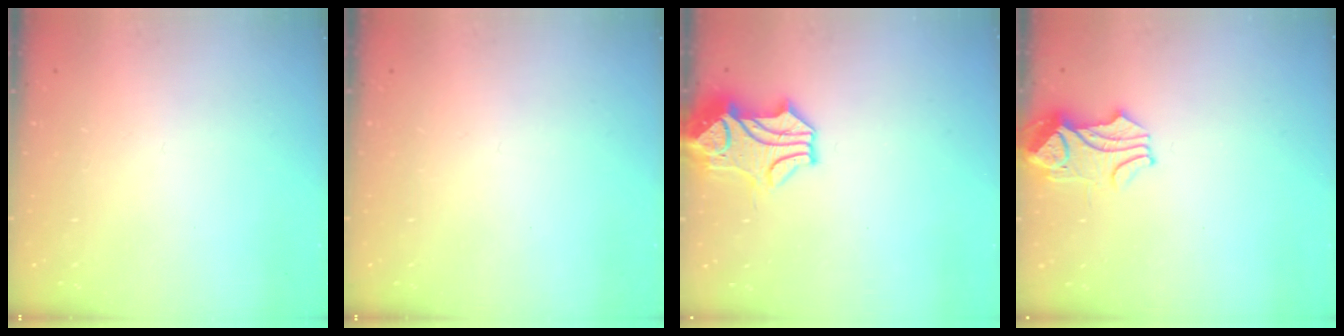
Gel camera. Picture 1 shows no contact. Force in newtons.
{"total": 0.0}
{"total": 1.0, "press": 0.2, "slide": 1.0}
{"total": 1.7, "press": 1.2, "slide": 1.1}